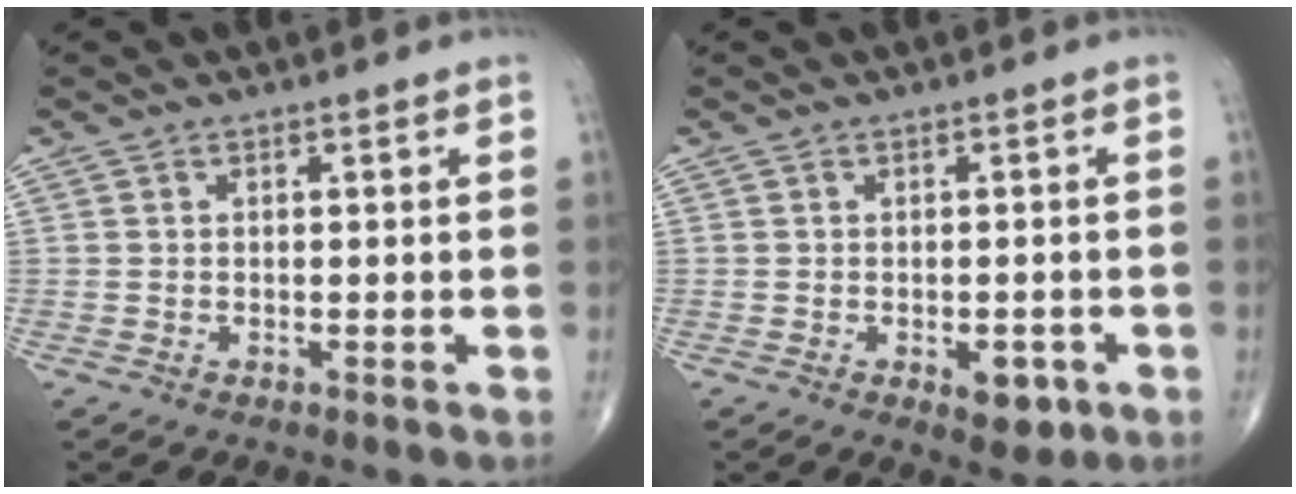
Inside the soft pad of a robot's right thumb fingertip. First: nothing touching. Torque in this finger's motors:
{"motor_torque": [1.46, 1.47, 0.52, -0.41, 0.09]}